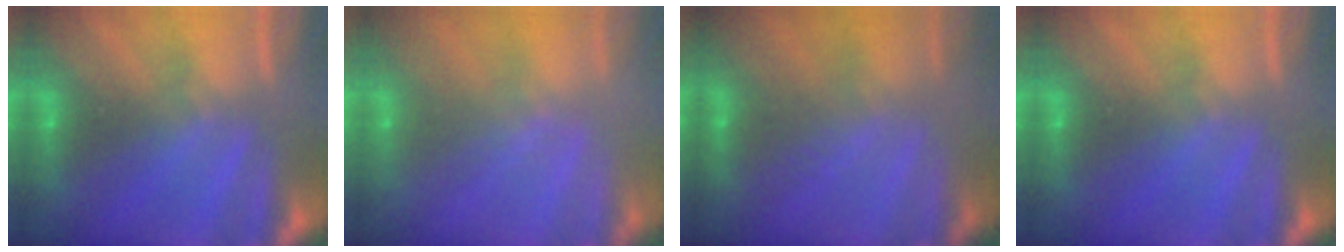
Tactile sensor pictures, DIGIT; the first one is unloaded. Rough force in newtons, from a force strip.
{"total": 2.4}
{"total": 2.6}
{"total": 0.0}